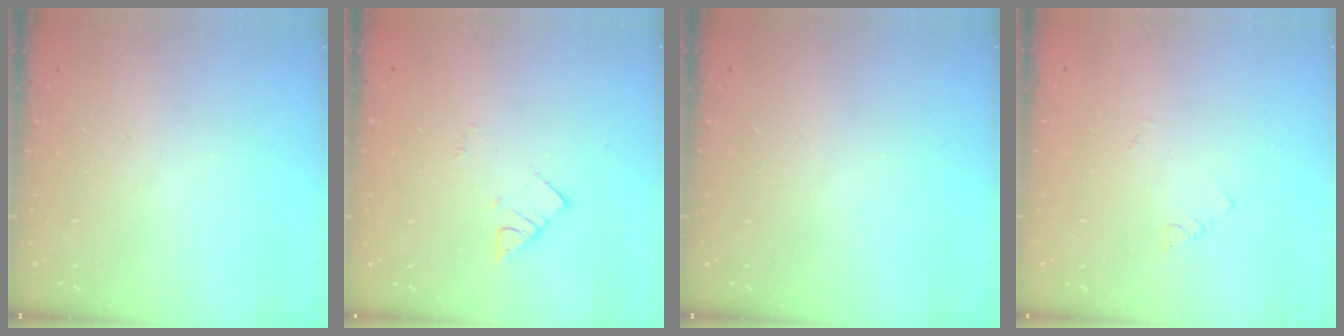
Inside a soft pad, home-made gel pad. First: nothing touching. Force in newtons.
{"total": 2.4, "press": 2.4, "slide": 0.1}
{"total": 0.0}
{"total": 1.8, "press": 1.7, "slide": 0.4}